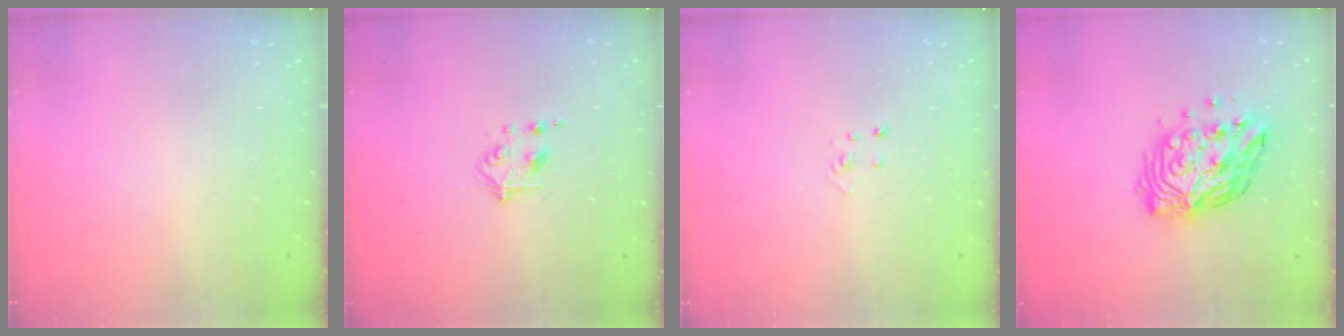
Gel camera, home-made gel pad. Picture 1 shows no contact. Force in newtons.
{"total": 4.9, "press": 4.9, "slide": 0.7}
{"total": 3.0, "press": 2.9, "slide": 0.3}
{"total": 14.2, "press": 14.2, "slide": 1.3}